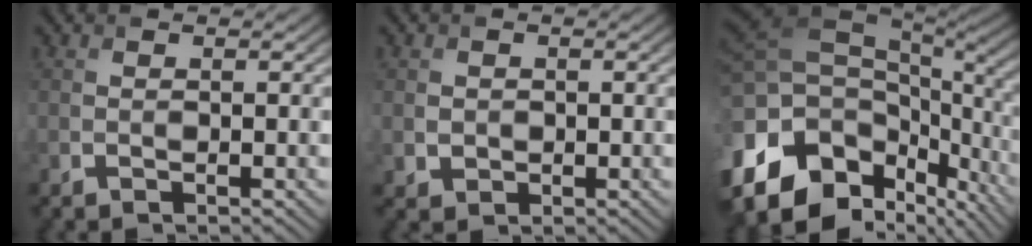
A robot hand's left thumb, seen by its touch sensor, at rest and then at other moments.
{"total": 1.6, "force": [0.3, 1.5, 0.4], "torque": [-0.008, -0.004, 0.011]}
{"total": 16.7, "force": [-5.6, 9.7, 12.3], "torque": [-0.273, -0.019, -0.063]}